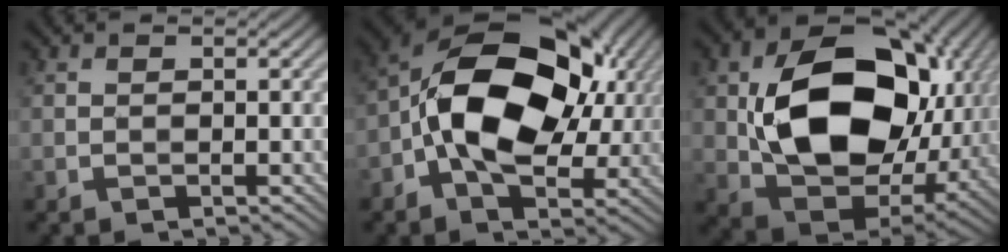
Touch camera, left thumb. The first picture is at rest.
{"total": 16.8, "force": [0.2, 10.8, 12.8], "torque": [-0.212, 0.006, -0.004]}
{"total": 17.9, "force": [1.7, 12.6, 12.6], "torque": [-0.243, -0.025, 0.049]}